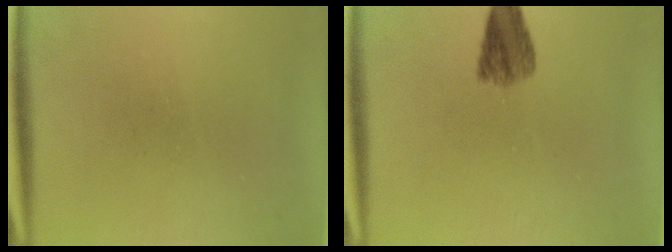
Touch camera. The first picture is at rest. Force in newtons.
{"total": 4.5}